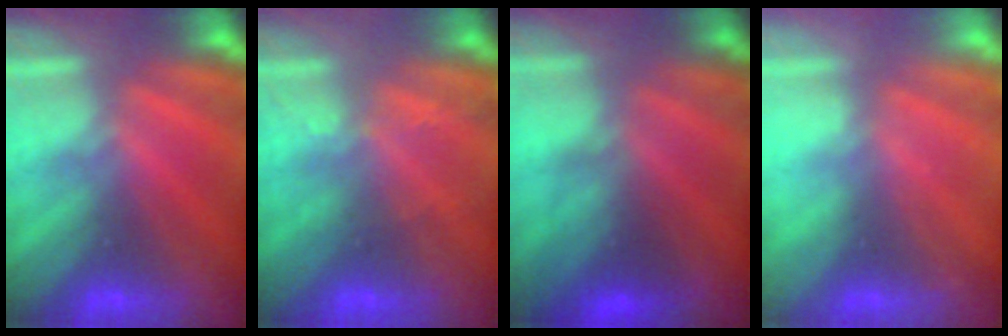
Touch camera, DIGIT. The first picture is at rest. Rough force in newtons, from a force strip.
{"total": 2.1}
{"total": 2.3}
{"total": 2.1}